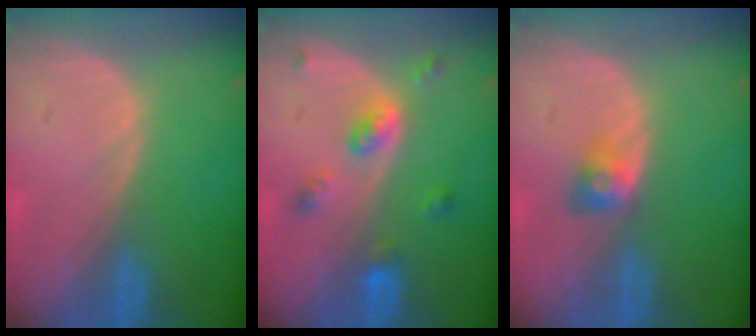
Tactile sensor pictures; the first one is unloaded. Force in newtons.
{"total": 5.2, "press": 4.5, "slide": 2.8}
{"total": 2.9, "press": 2.5, "slide": 1.6}